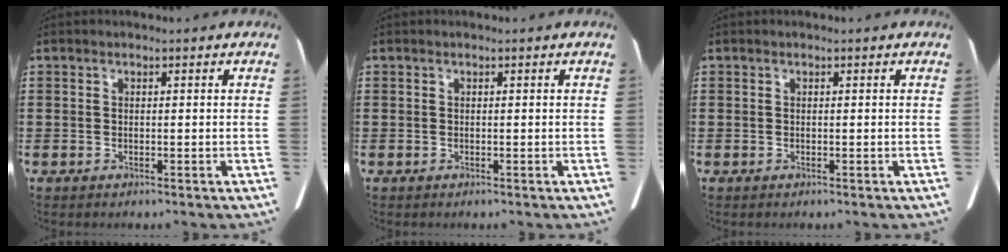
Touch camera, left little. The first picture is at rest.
{"total": 0.0}
{"total": 0.0}